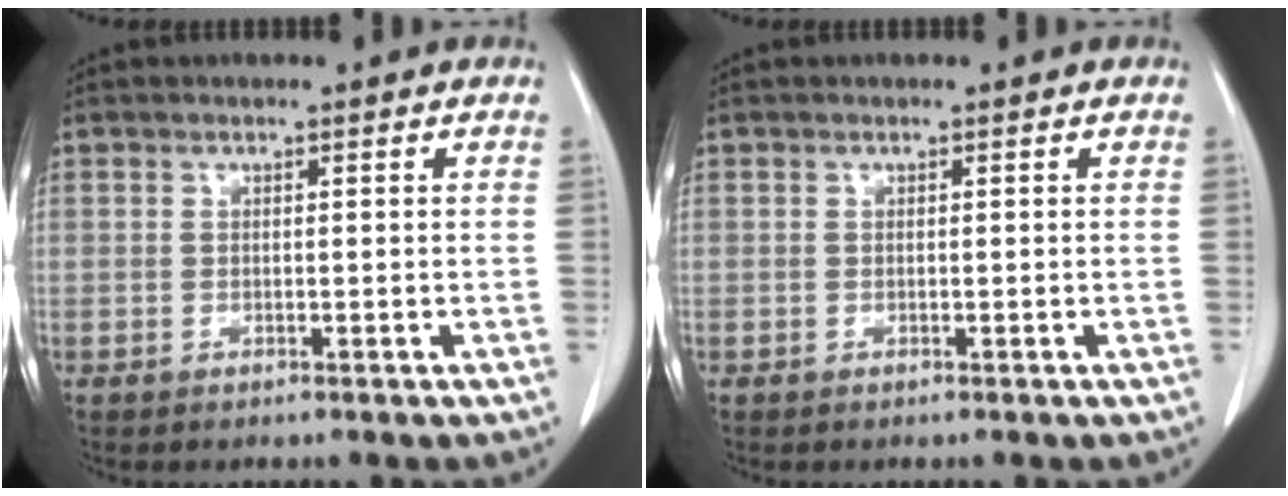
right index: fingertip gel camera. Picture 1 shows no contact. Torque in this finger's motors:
{"motor_torque": [0.00, 0.00, 0.00, 0.00]}